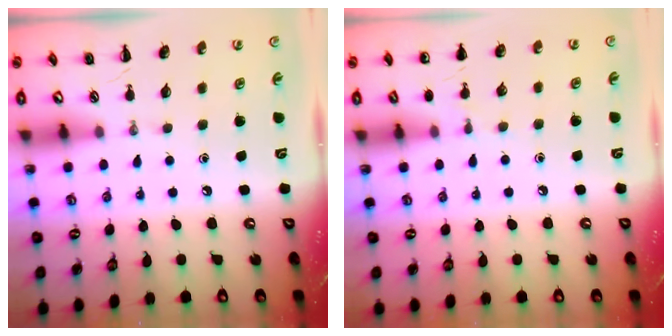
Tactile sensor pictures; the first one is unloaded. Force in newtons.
{"total": 4.8, "press": 4.6, "slide": 1.6}